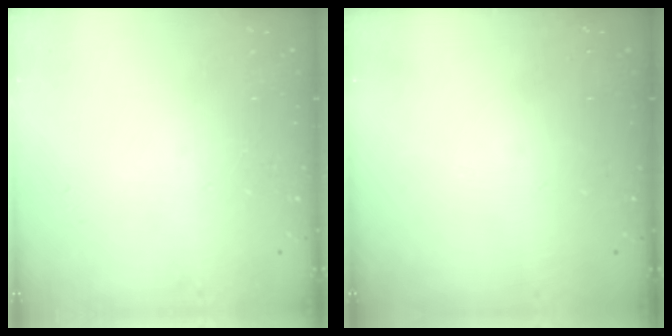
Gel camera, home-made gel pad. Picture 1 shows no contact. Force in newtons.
{"total": 0.0}